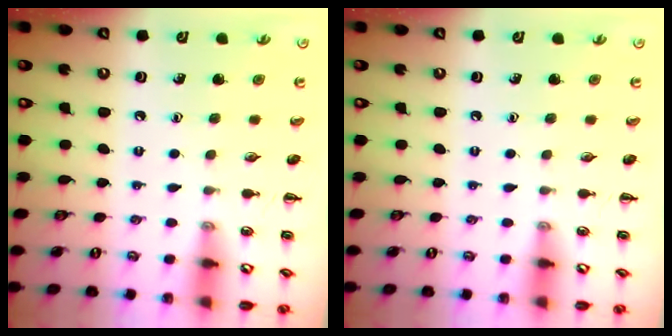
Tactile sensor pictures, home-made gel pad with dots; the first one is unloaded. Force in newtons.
{"total": 0.0}